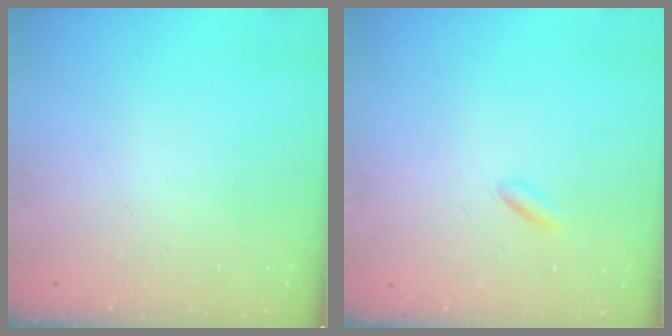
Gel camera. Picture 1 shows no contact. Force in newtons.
{"total": 2.6, "press": 2.5, "slide": 0.7}